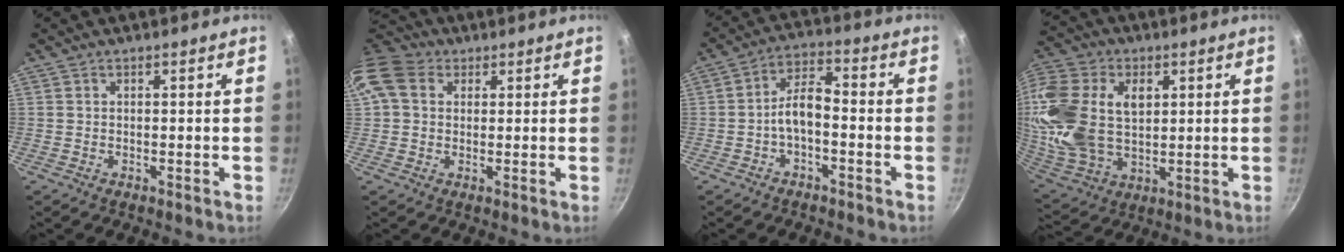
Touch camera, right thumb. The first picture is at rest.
{"total": 11.8, "force": [3.1, 9.4, 6.4], "torque": [-0.126, 0.021, 0.043]}
{"total": 6.1, "force": [-2.3, 2.8, 5.0], "torque": [-0.091, 0.040, -0.044]}
{"total": 23.7, "force": [4.5, 16.0, 16.8], "torque": [-0.365, 0.001, 0.086]}